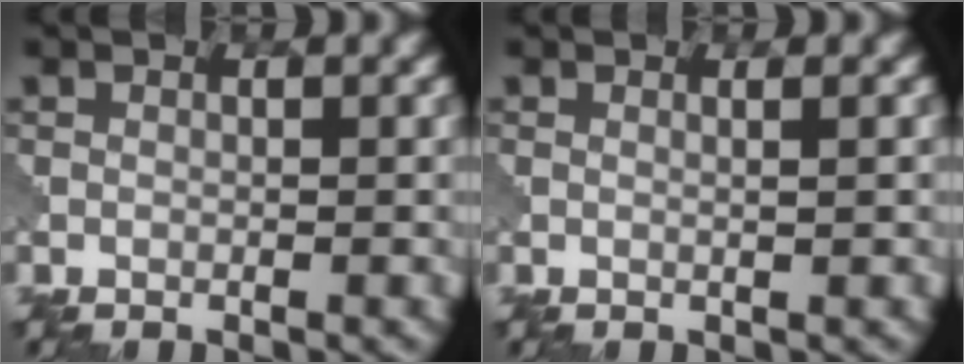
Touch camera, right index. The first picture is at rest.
{"total": 1.6, "force": [0.5, 0.9, 1.2], "torque": [0.004, 0.014, -0.018]}